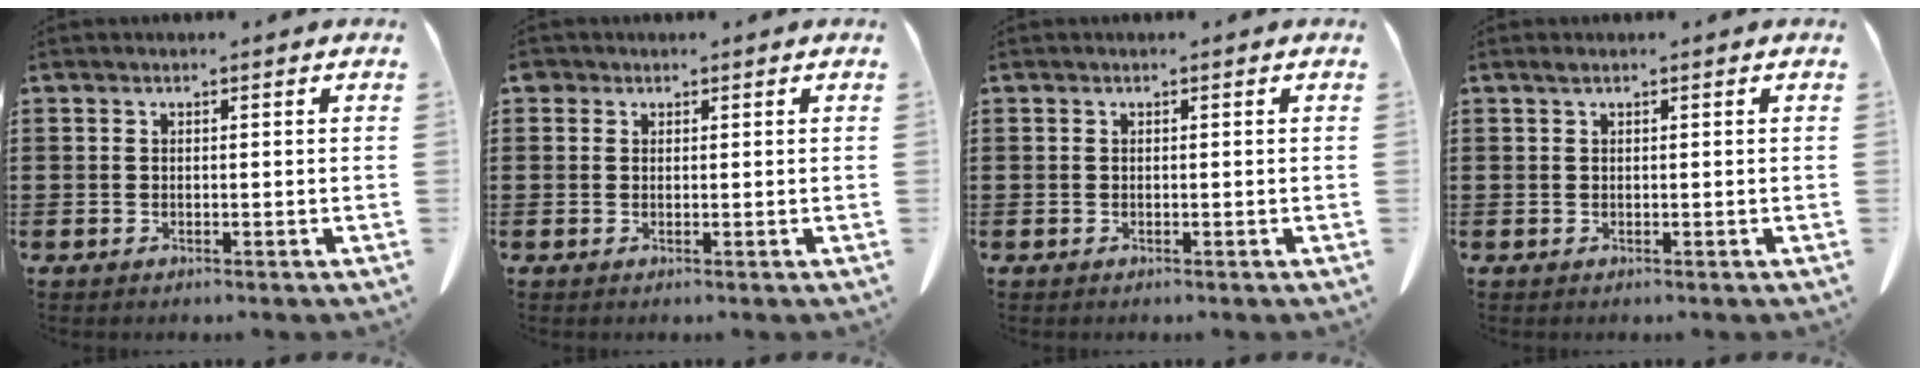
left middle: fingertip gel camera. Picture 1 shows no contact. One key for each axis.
{"total": 1.0, "fx": 0.5, "fy": 0.8, "fz": 0.2, "tx": -0.008, "ty": 0.005, "tz": 0.010}
{"total": 0.0}
{"total": 0.6, "fx": 0.3, "fy": 0.0, "fz": 0.4, "tx": -0.010, "ty": -0.001, "tz": 0.008}